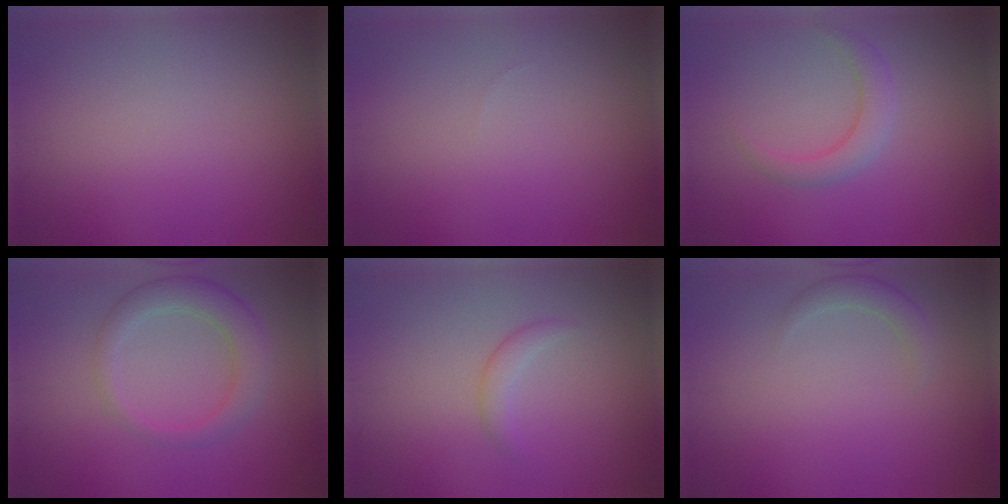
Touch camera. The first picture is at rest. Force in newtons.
{"total": 0.0}
{"total": 2.3, "press": 2.3, "slide": 0.0}
{"total": 3.8, "press": 3.8, "slide": 0.1}
{"total": 1.4, "press": 1.4, "slide": 0.0}
{"total": 1.7, "press": 1.7, "slide": 0.1}